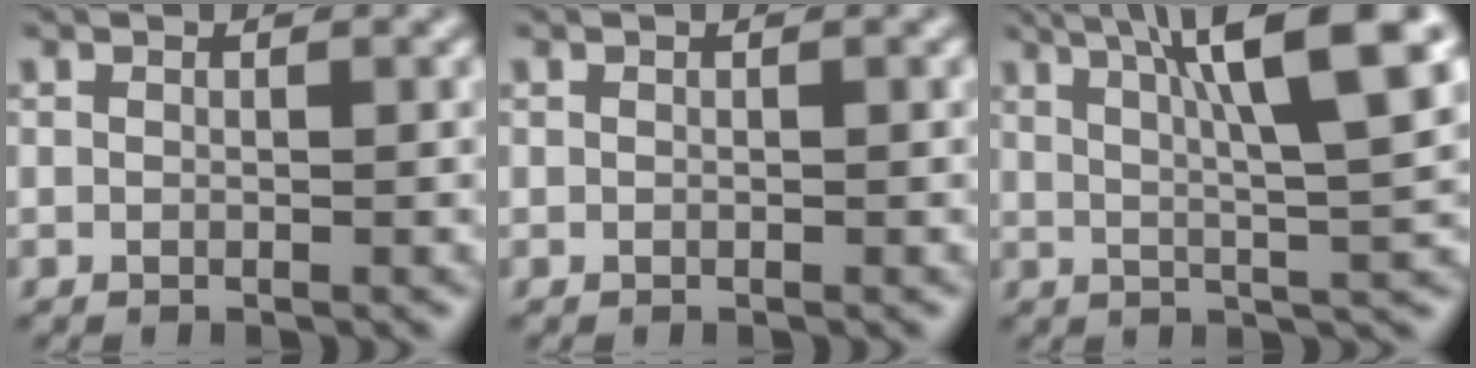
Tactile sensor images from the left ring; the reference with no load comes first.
{"total": 0.0}
{"total": 11.0, "force": [5.0, 2.0, 9.6], "torque": [-0.124, 0.021, 0.077]}